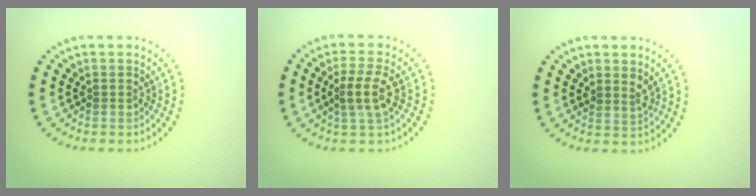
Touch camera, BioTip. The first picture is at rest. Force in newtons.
{"total": 2.9, "press": 2.6, "slide": 1.3}
{"total": 1.3, "press": 1.0, "slide": 0.8}